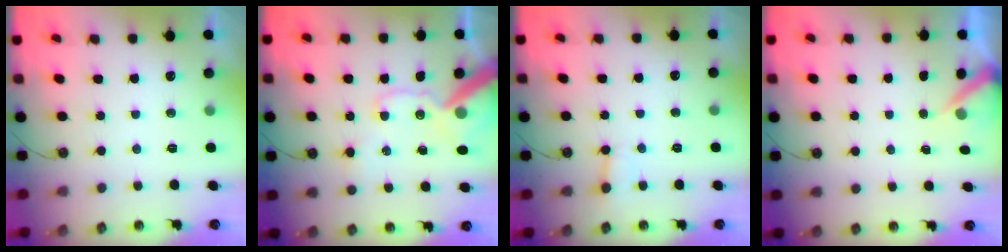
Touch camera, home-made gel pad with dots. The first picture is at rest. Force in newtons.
{"total": 15.4, "press": 15.2, "slide": 2.2}
{"total": 2.1, "press": 2.1, "slide": 0.1}
{"total": 3.7, "press": 3.7, "slide": 0.3}